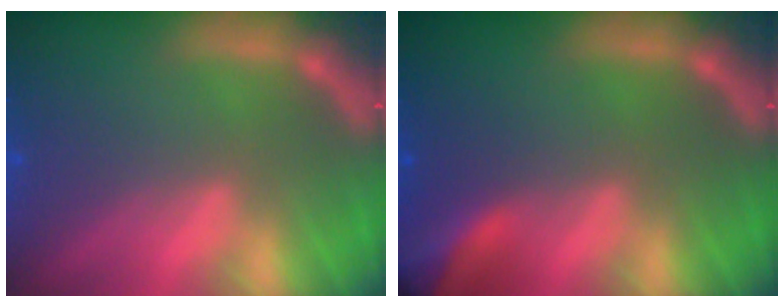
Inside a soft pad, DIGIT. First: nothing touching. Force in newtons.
{"total": 7.4}